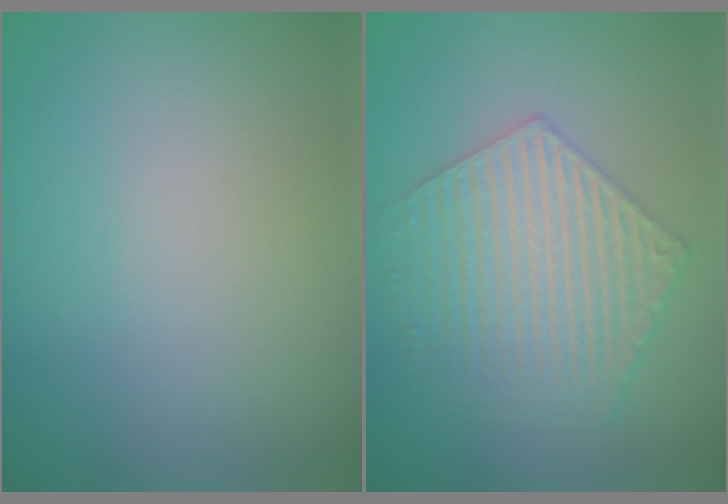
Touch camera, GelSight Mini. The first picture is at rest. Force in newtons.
{"total": 5.9, "press": 4.3, "slide": 4.0}